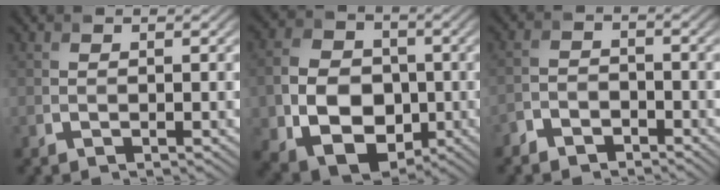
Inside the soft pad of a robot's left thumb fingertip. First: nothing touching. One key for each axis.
{"total": 11.9, "fx": -2.8, "fy": 8.9, "fz": 7.3, "tx": -0.153, "ty": -0.027, "tz": -0.060}
{"total": 3.0, "fx": -2.5, "fy": 1.5, "fz": 0.7, "tx": -0.007, "ty": 0.004, "tz": -0.060}